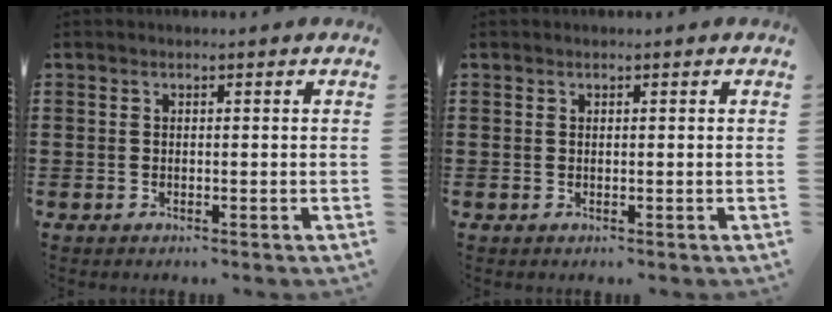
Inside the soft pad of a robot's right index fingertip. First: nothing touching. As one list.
[{"total": 0.0}]